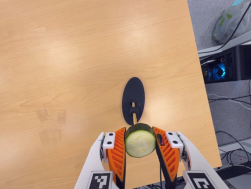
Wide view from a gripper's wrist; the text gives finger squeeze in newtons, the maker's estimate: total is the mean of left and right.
{"total": 11.4, "left": 10.3, "right": 12.5}